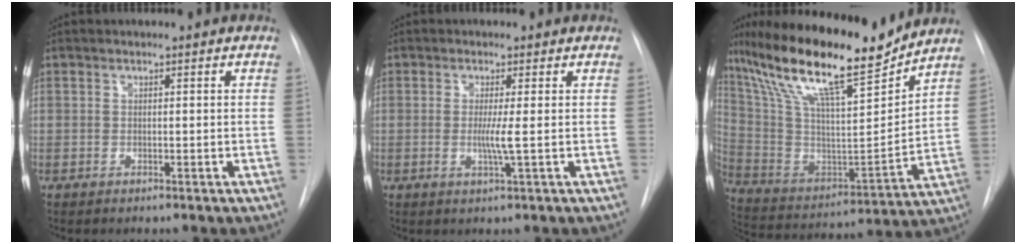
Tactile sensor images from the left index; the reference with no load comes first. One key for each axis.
{"total": 2.9, "fx": -1.2, "fy": -0.8, "fz": 2.5, "tx": -0.051, "ty": -0.012, "tz": -0.019}
{"total": 23.6, "fx": 17.9, "fy": 2.8, "fz": 15.1, "tx": -0.283, "ty": -0.001, "tz": 0.315}